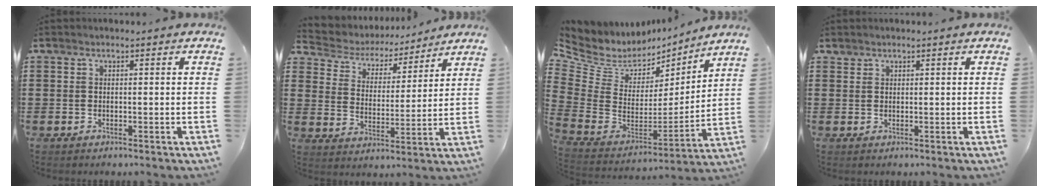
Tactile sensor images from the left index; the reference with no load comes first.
{"total": 4.6, "force": [4.4, 1.3, 0.2], "torque": [-0.035, -0.032, 0.070]}
{"total": 5.8, "force": [3.9, 4.1, 1.4], "torque": [-0.080, -0.042, 0.065]}
{"total": 0.8, "force": [0.7, 0.3, 0.1], "torque": [-0.003, 0.001, 0.015]}